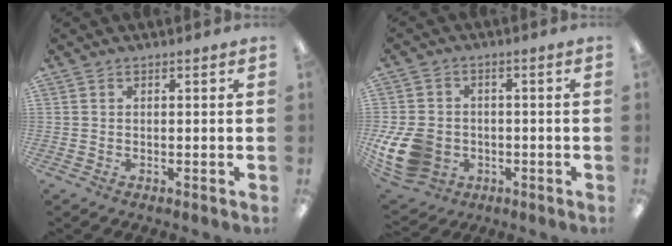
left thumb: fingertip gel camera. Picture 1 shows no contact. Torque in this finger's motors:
{"motor_torque": [0.37, 1.50, 1.13, 0.36, 0.10]}